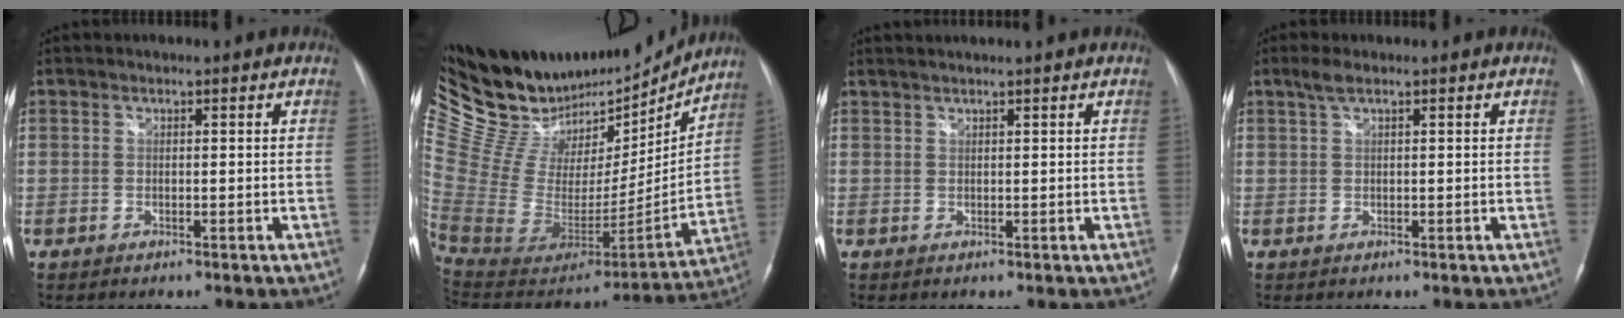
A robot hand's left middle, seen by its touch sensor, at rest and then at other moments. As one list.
[{"total": 32.7, "force": [28.1, 10.7, 12.9], "torque": [-0.254, -0.013, 0.450]}, {"total": 2.7, "force": [2.3, -0.6, 1.3], "torque": [-0.016, 0.020, 0.041]}, {"total": 1.9, "force": [1.3, 0.3, 1.3], "torque": [-0.036, 0.012, 0.030]}]